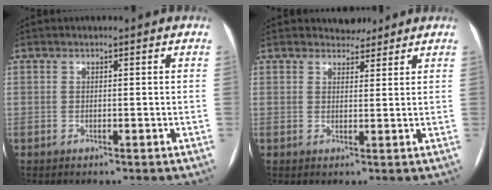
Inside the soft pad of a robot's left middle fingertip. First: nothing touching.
{"total": 2.7, "force": [2.5, 1.1, 0.0], "torque": [0.002, -0.001, 0.036]}